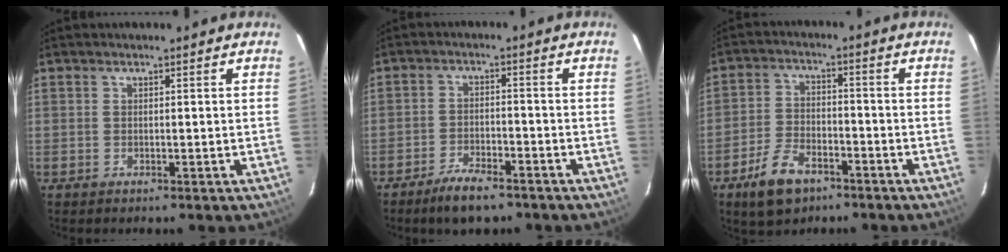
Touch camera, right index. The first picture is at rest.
{"total": 7.1, "force": [-5.5, 2.4, 3.8], "torque": [-0.091, 0.000, -0.095]}
{"total": 7.8, "force": [-4.9, 4.2, 4.3], "torque": [-0.113, 0.000, -0.088]}